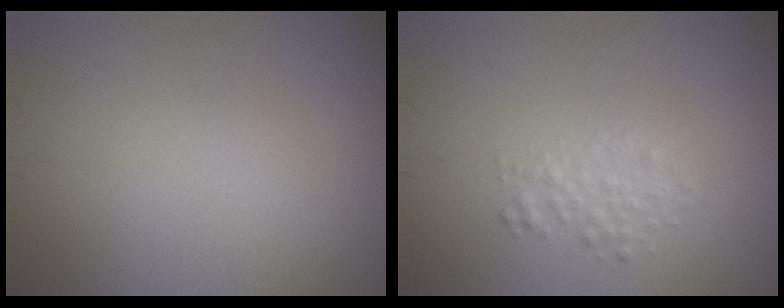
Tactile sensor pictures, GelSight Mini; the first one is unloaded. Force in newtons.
{"total": 1.6, "press": 1.6, "slide": 0.1}